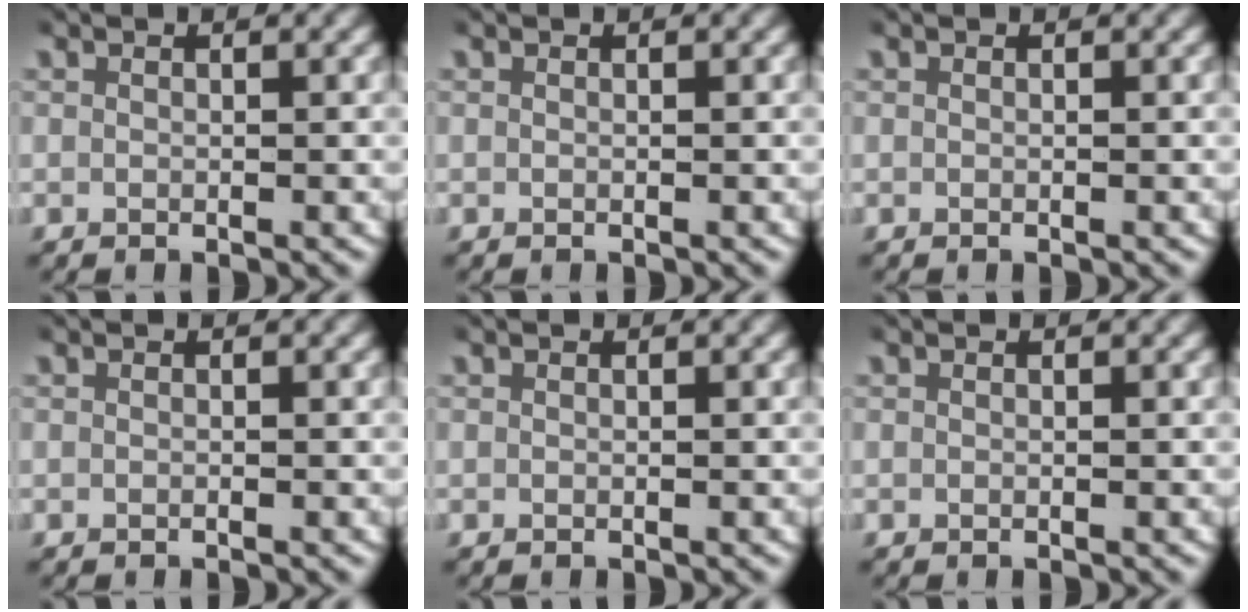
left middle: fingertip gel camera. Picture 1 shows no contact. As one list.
[{"total": 0.0}, {"total": 0.0}, {"total": 0.0}, {"total": 0.0}, {"total": 0.0}]